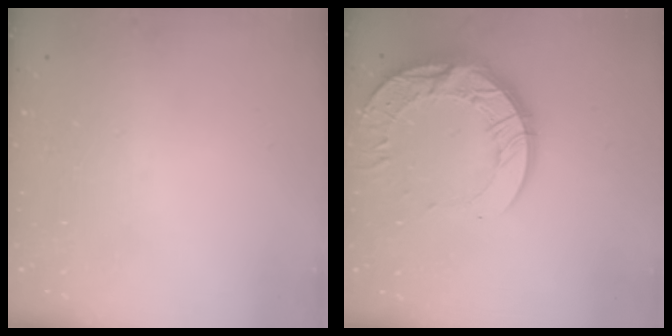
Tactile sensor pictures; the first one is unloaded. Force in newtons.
{"total": 17.3, "press": 17.2, "slide": 1.5}